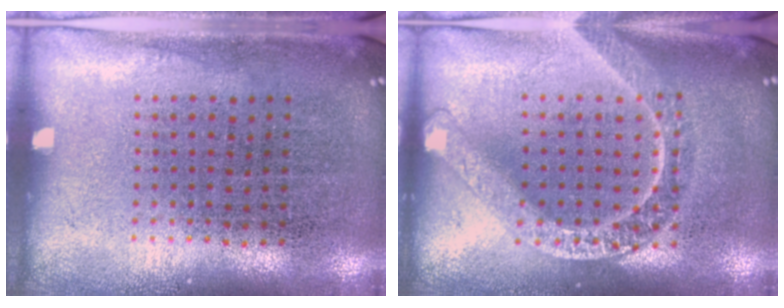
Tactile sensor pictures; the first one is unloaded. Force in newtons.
{"total": 1.8, "press": 1.8, "slide": 0.2}